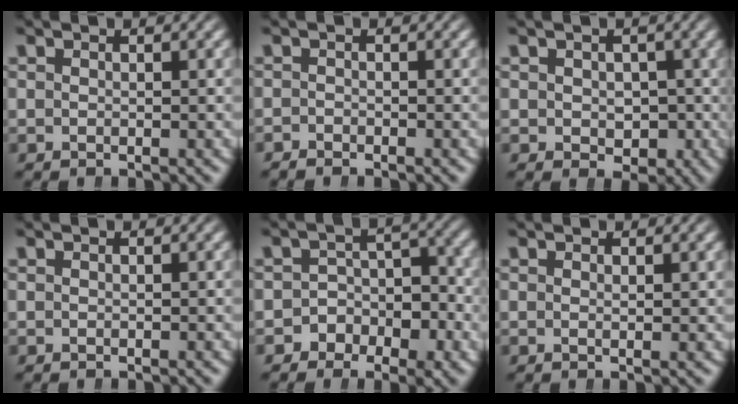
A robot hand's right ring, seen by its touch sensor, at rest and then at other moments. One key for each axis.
{"total": 0.9, "fx": -0.8, "fy": -0.2, "fz": -0.4, "tx": 0.012, "ty": -0.007, "tz": -0.014}
{"total": 2.5, "fx": -0.4, "fy": 2.2, "fz": 1.1, "tx": 0.002, "ty": -0.016, "tz": 0.004}
{"total": 0.0}
{"total": 4.8, "fx": -1.8, "fy": 3.9, "fz": 2.2, "tx": -0.018, "ty": 0.002, "tz": -0.037}
{"total": 0.6, "fx": 0.4, "fy": -0.4, "fz": 0.3, "tx": -0.002, "ty": -0.005, "tz": 0.008}